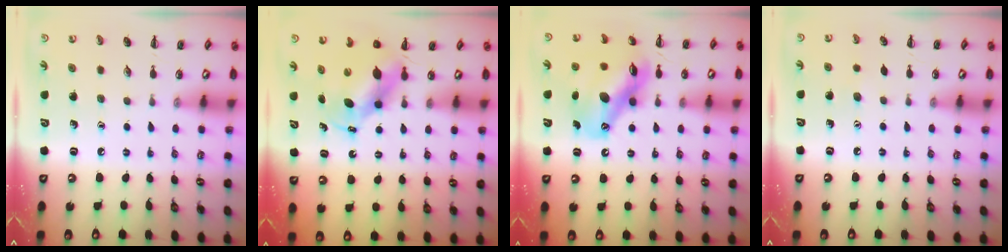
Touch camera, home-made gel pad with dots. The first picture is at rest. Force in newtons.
{"total": 5.6, "press": 5.3, "slide": 1.8}
{"total": 14.7, "press": 14.1, "slide": 4.2}
{"total": 3.5, "press": 3.5, "slide": 0.7}